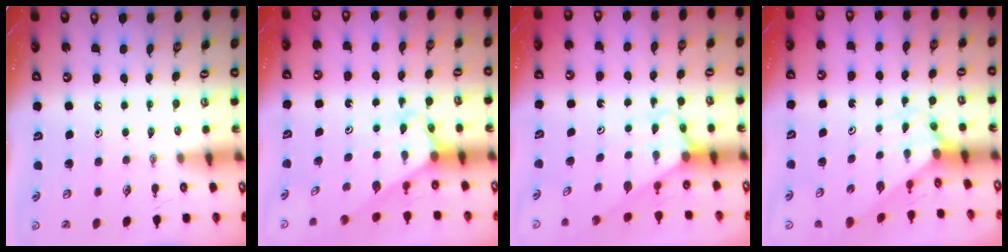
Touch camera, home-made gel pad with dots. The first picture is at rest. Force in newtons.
{"total": 2.7, "press": 2.7, "slide": 0.2}
{"total": 2.6, "press": 2.6, "slide": 0.2}
{"total": 2.0, "press": 2.0, "slide": 0.2}